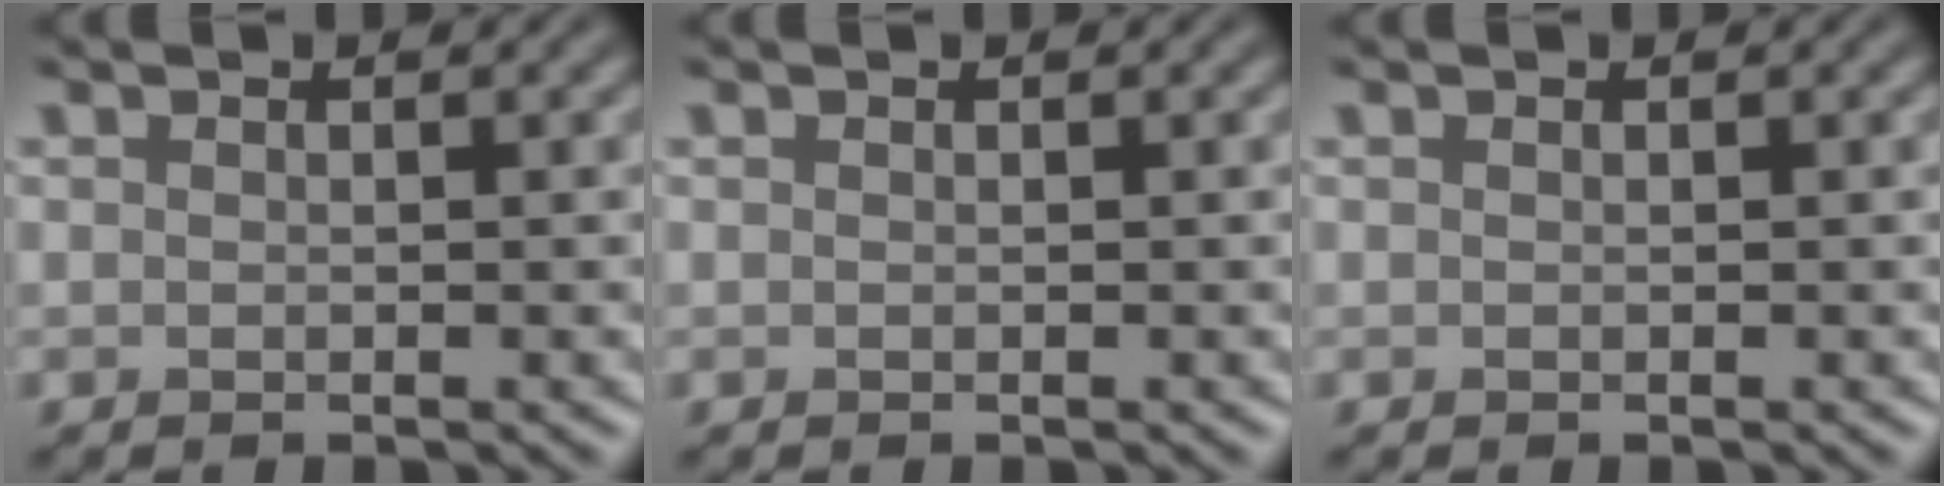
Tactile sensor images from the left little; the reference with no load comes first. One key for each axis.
{"total": 0.0}
{"total": 0.0}